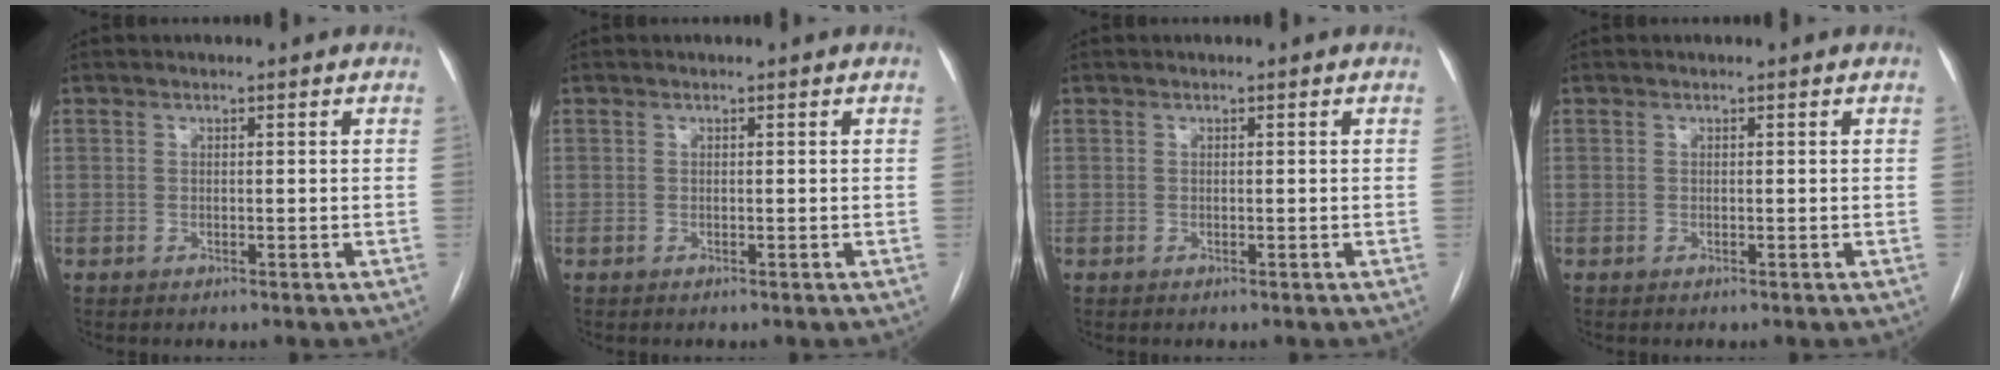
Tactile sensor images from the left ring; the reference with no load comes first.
{"total": 0.0}
{"total": 0.0}
{"total": 0.0}